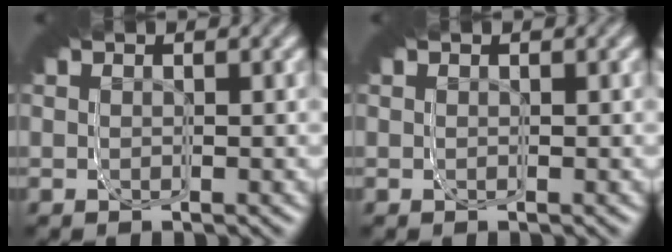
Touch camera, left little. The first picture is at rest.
{"total": 0.0}